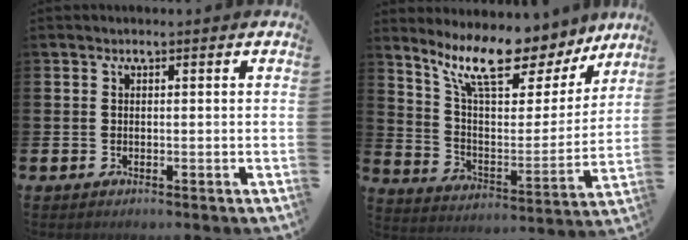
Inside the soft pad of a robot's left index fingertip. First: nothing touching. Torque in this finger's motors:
{"motor_torque": [1.74, -0.39, 0.30, 0.21]}